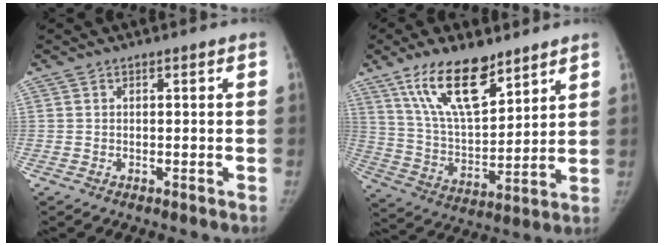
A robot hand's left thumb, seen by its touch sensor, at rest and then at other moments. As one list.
[{"total": 16.2, "force": [10.6, 6.5, 10.4], "torque": [-0.149, -0.056, 0.203]}]